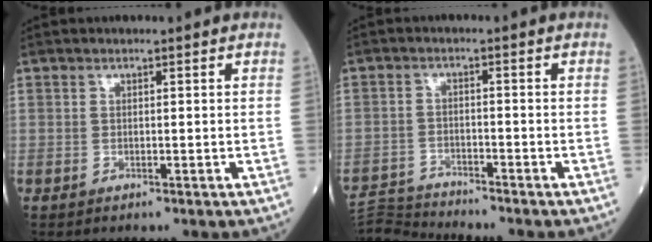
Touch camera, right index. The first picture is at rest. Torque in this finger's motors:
{"motor_torque": [-0.41, -0.20, -0.14, -0.05]}